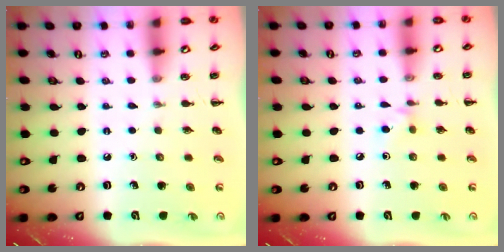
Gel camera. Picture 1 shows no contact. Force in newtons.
{"total": 4.4, "press": 4.1, "slide": 1.5}